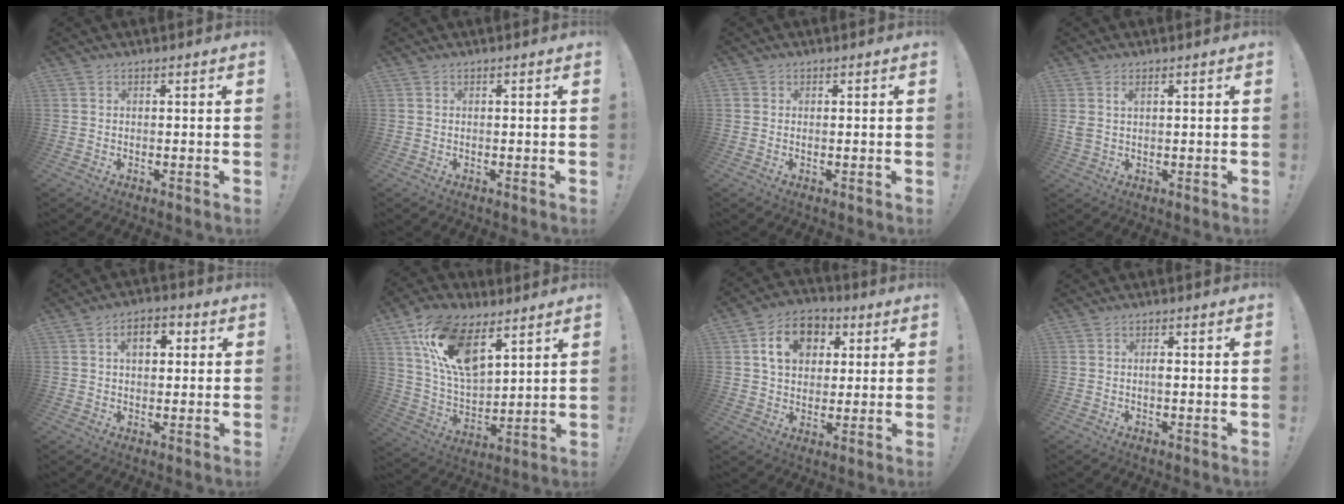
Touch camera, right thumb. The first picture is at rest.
{"total": 0.0}
{"total": 0.6, "force": [0.2, 0.5, 0.2], "torque": [-0.001, 0.000, 0.002]}
{"total": 2.6, "force": [1.2, 1.0, 2.1], "torque": [-0.041, 0.002, 0.021]}
{"total": 6.4, "force": [1.5, 4.2, 4.6], "torque": [-0.056, 0.003, 0.021]}
{"total": 18.9, "force": [10.1, 9.9, 12.5], "torque": [-0.244, -0.042, 0.184]}
{"total": 12.0, "force": [4.1, 9.4, 6.2], "torque": [-0.091, 0.000, 0.078]}
{"total": 1.1, "force": [-0.4, 0.2, 1.0], "torque": [-0.025, 0.003, -0.007]}